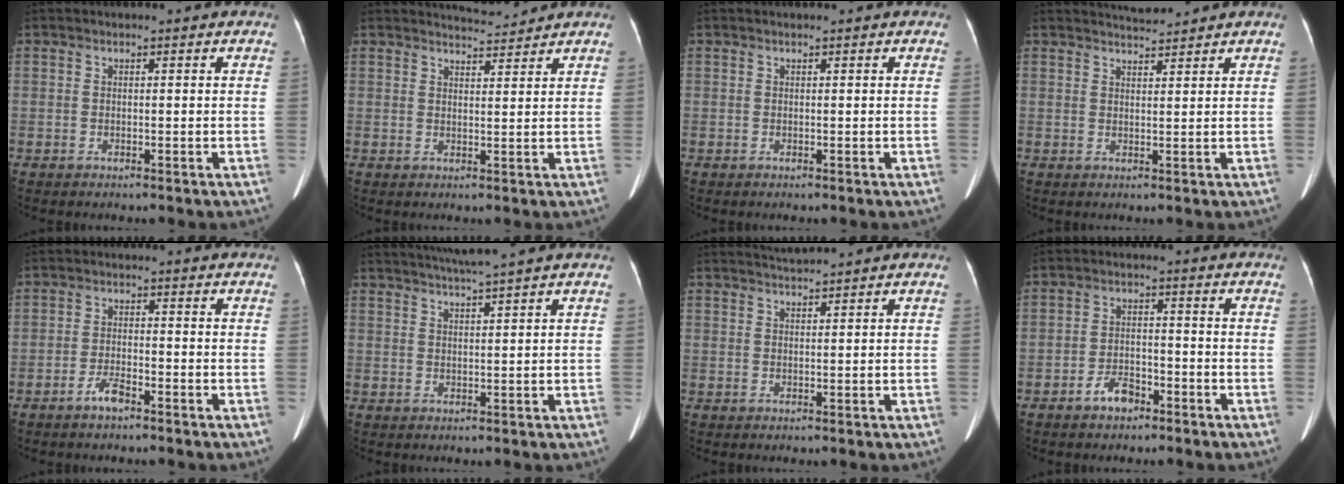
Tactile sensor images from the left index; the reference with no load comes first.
{"total": 3.0, "force": [2.9, -0.4, -0.4], "torque": [-0.005, -0.004, 0.050]}
{"total": 0.0}
{"total": 2.4, "force": [2.4, -0.6, -0.2], "torque": [-0.001, 0.003, 0.048]}
{"total": 3.0, "force": [-2.2, 0.7, 1.9], "torque": [-0.039, 0.000, -0.042]}
{"total": 5.9, "force": [5.1, -1.6, 2.6], "torque": [-0.043, 0.009, 0.082]}
{"total": 2.0, "force": [1.9, -0.7, 0.1], "torque": [-0.003, 0.006, 0.043]}
{"total": 4.2, "force": [-2.9, 2.1, 2.2], "torque": [-0.042, 0.009, -0.047]}